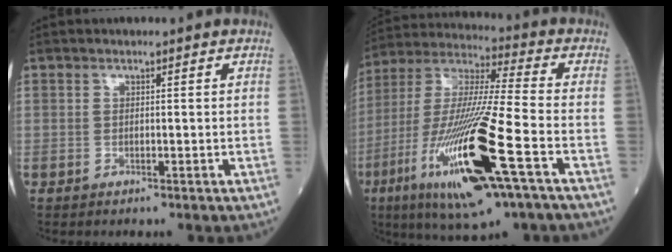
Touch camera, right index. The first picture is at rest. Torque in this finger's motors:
{"motor_torque": [1.01, -0.83, 1.05, 0.21]}